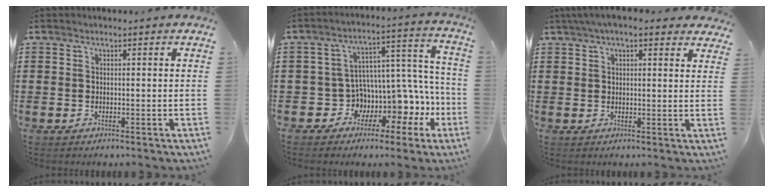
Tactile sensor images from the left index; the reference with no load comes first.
{"total": 6.4, "force": [-1.4, 5.4, 3.2], "torque": [-0.082, -0.035, -0.017]}
{"total": 4.7, "force": [3.5, 1.2, 2.8], "torque": [-0.064, 0.003, 0.064]}